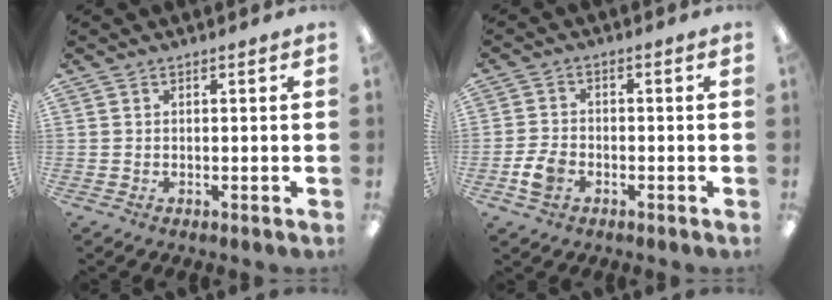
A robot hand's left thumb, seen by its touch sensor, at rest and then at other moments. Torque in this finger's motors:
{"motor_torque": [-0.19, 0.24, 0.03, -0.03, 0.01]}